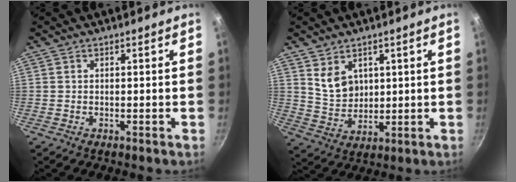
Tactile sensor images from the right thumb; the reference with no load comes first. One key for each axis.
{"total": 6.5, "fx": 2.9, "fy": 4.7, "fz": 3.5, "tx": -0.044, "ty": -0.026, "tz": 0.066}